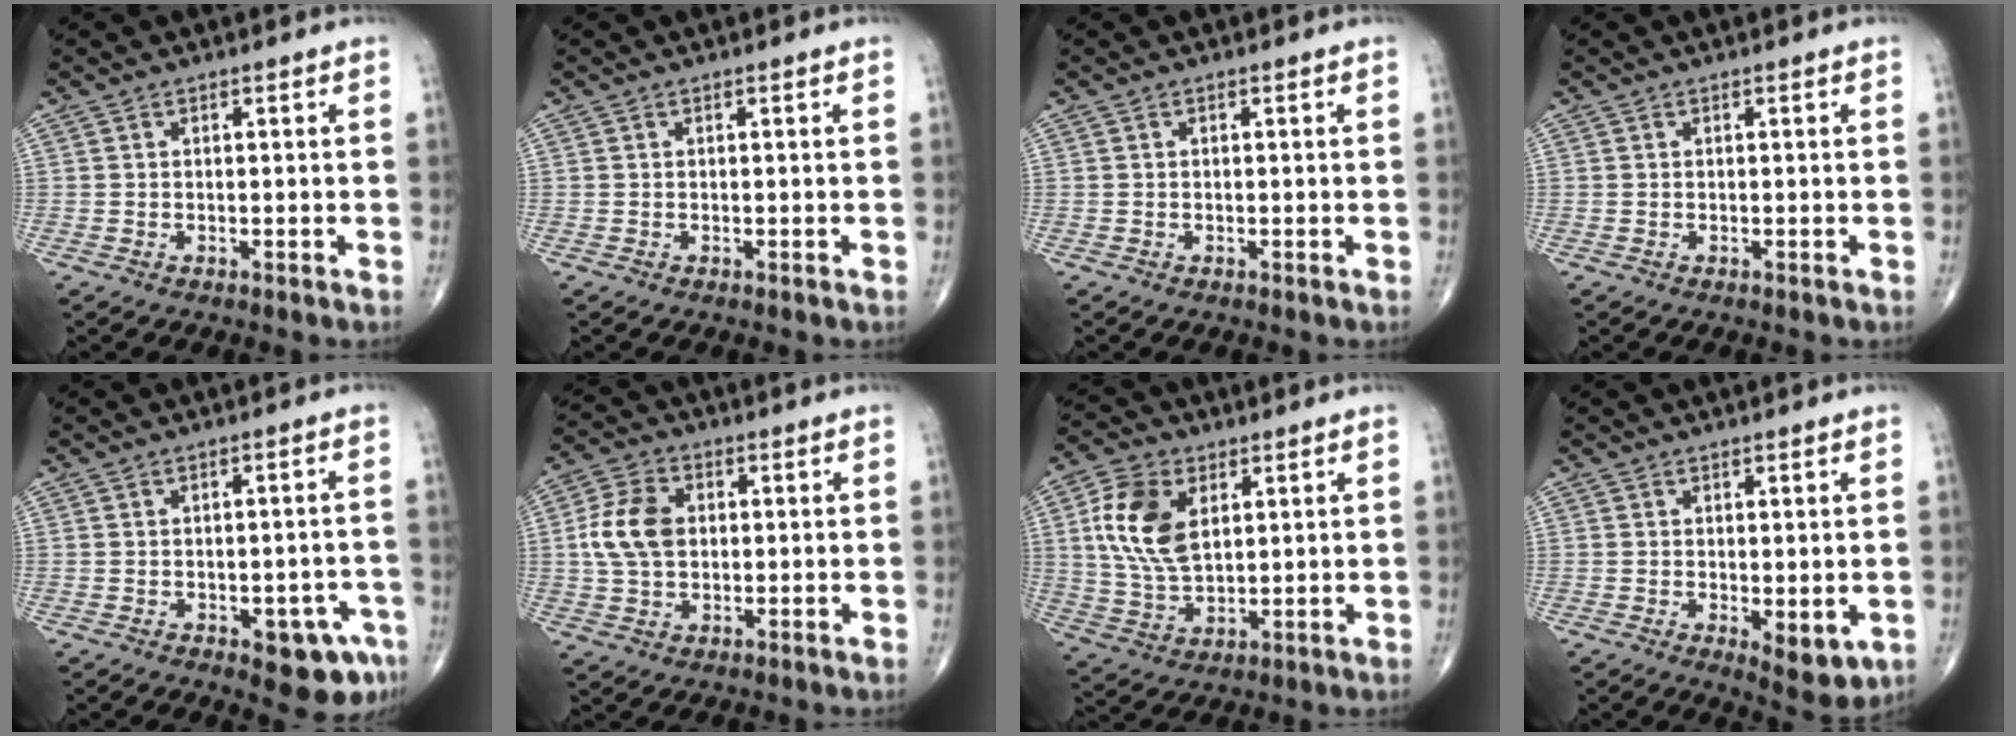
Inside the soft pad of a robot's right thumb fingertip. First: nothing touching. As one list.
[{"total": 0.0}, {"total": 0.0}, {"total": 0.0}, {"total": 8.3, "force": [-3.8, 3.5, 6.4], "torque": [-0.053, 0.016, -0.040]}, {"total": 9.4, "force": [0.9, 6.6, 6.6], "torque": [-0.122, 0.009, 0.016]}, {"total": 12.8, "force": [3.7, 7.7, 9.6], "torque": [-0.181, -0.010, 0.073]}, {"total": 6.2, "force": [-1.2, 2.6, 5.5], "torque": [-0.063, -0.017, -0.007]}]